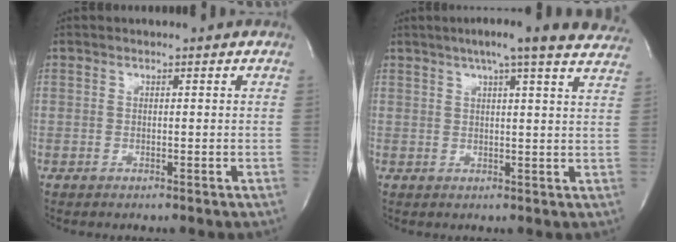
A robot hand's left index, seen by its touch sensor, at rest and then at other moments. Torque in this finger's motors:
{"motor_torque": [-0.36, -0.35, 0.10, 0.07]}